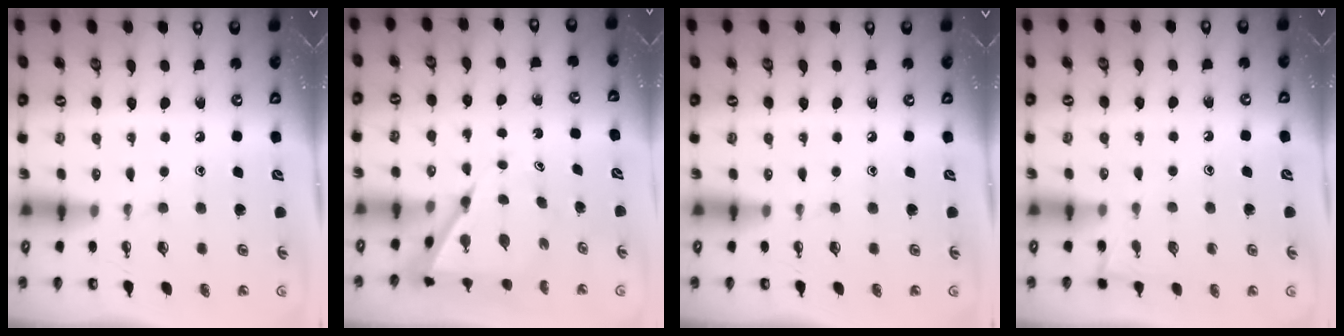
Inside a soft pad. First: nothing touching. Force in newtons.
{"total": 6.4, "press": 6.3, "slide": 0.5}
{"total": 0.0}
{"total": 5.1, "press": 5.1, "slide": 0.6}